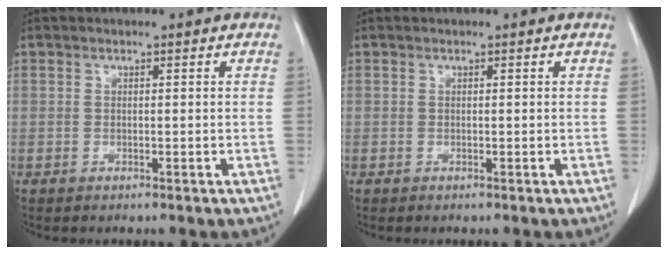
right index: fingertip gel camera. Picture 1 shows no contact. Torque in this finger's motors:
{"motor_torque": [0.00, 0.00, 0.01, 0.00]}